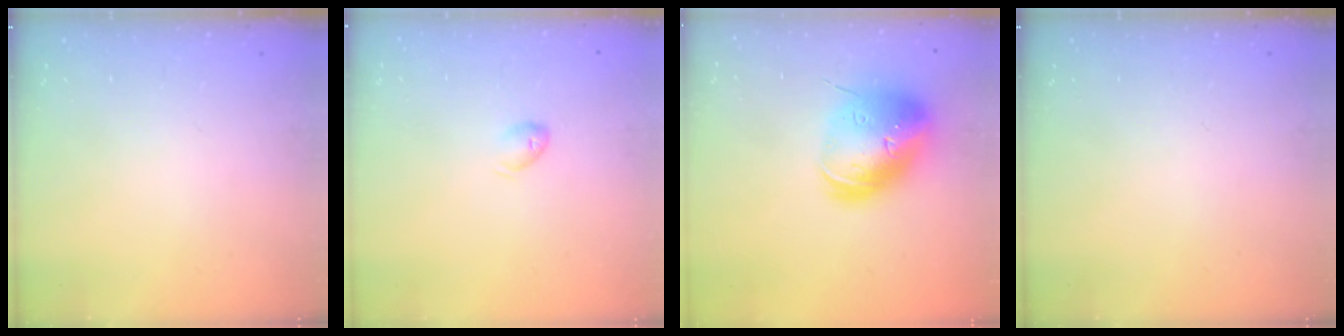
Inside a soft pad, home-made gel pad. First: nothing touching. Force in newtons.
{"total": 4.9, "press": 4.9, "slide": 0.6}
{"total": 21.6, "press": 21.3, "slide": 3.4}
{"total": 0.0}